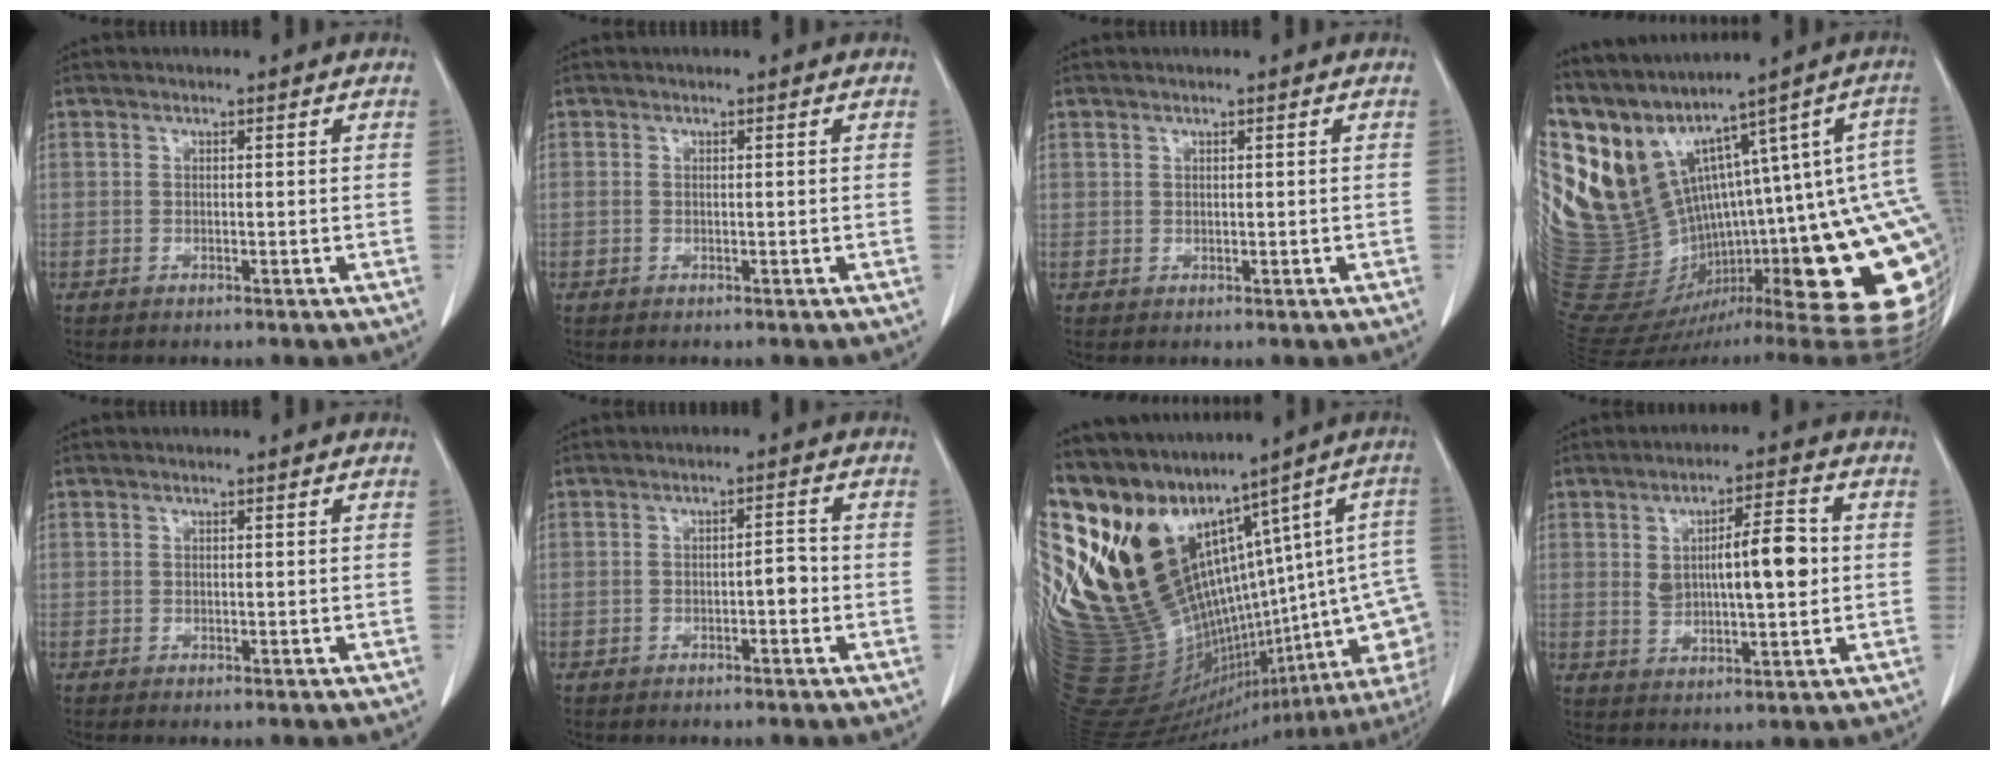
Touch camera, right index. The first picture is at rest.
{"total": 0.0}
{"total": 0.7, "force": [0.4, 0.5, 0.0], "torque": [0.010, -0.001, 0.004]}
{"total": 23.0, "force": [7.5, 7.5, 20.4], "torque": [-0.290, -0.014, 0.164]}
{"total": 0.0}
{"total": 2.4, "force": [-0.8, 0.8, 2.1], "torque": [-0.026, 0.005, -0.013]}
{"total": 28.4, "force": [12.5, 12.4, 22.2], "torque": [-0.371, 0.022, 0.251]}
{"total": 9.4, "force": [1.3, 2.8, 8.9], "torque": [-0.142, 0.015, 0.027]}